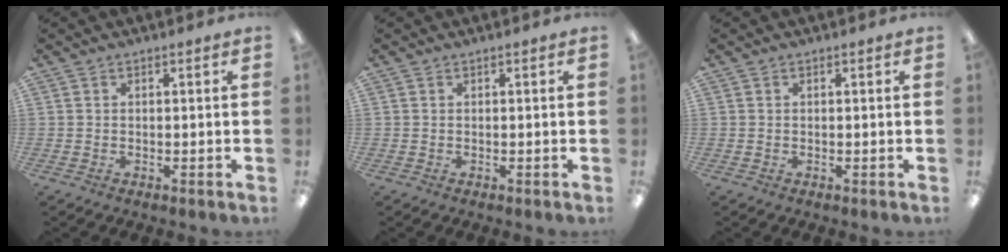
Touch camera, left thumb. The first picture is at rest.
{"total": 0.0}
{"total": 0.0}